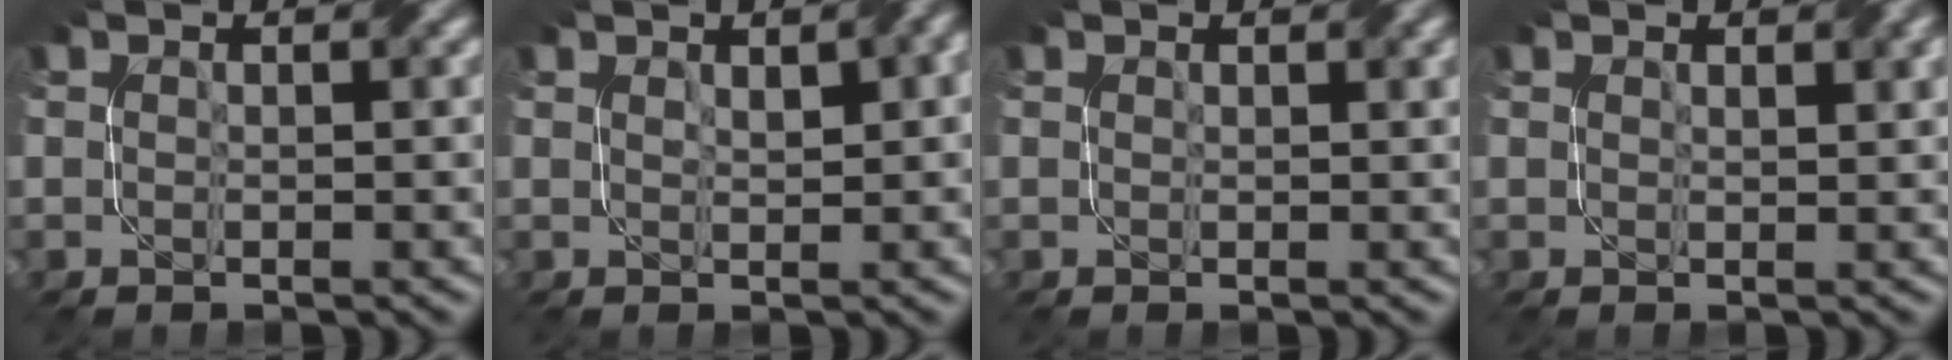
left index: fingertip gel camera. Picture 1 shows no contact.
{"total": 2.4, "force": [1.1, 0.7, 2.0], "torque": [-0.031, 0.000, 0.022]}
{"total": 0.0}
{"total": 1.5, "force": [1.1, 0.3, 1.0], "torque": [-0.013, -0.002, 0.017]}